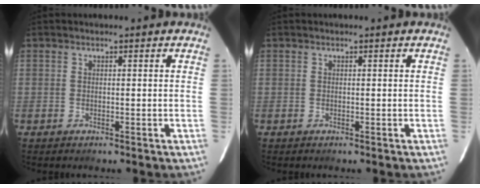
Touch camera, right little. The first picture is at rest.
{"total": 0.0}